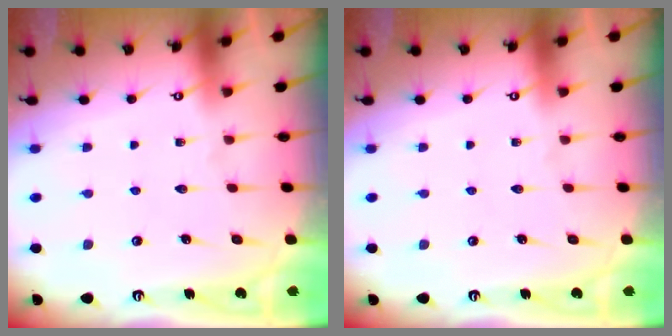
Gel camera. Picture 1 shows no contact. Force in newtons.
{"total": 0.0}